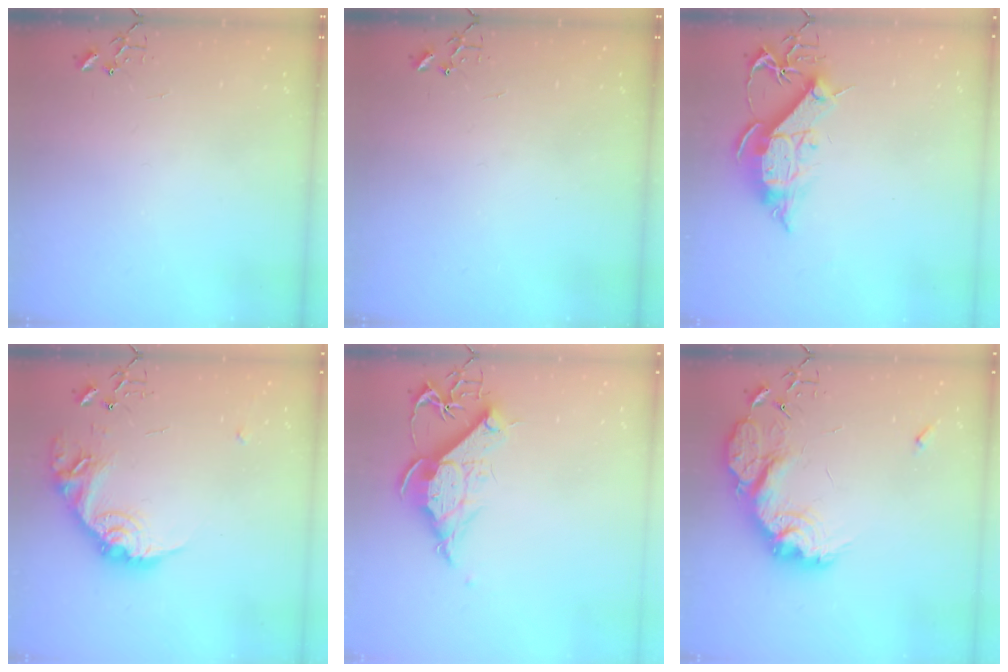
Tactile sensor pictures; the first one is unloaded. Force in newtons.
{"total": 0.0}
{"total": 13.2, "press": 13.1, "slide": 1.5}
{"total": 17.6, "press": 17.6, "slide": 0.8}
{"total": 12.9, "press": 12.8, "slide": 1.5}
{"total": 19.6, "press": 19.6, "slide": 1.3}